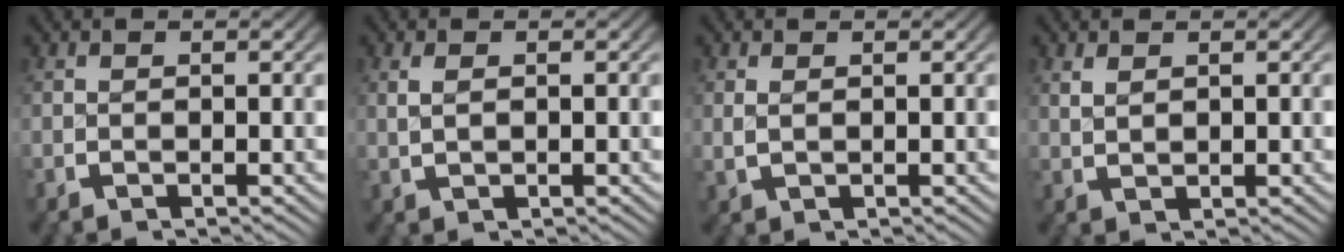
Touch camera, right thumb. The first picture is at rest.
{"total": 1.4, "force": [0.4, 0.8, 1.1], "torque": [-0.020, 0.002, 0.012]}
{"total": 1.1, "force": [0.4, 0.7, 0.8], "torque": [-0.020, -0.004, 0.014]}
{"total": 1.5, "force": [1.0, 0.8, 0.8], "torque": [-0.012, 0.001, 0.025]}